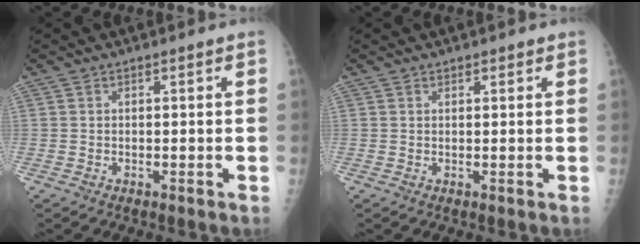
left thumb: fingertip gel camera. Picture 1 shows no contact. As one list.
[{"total": 0.9, "force": [0.7, 0.5, 0.3], "torque": [0.005, -0.003, 0.006]}]